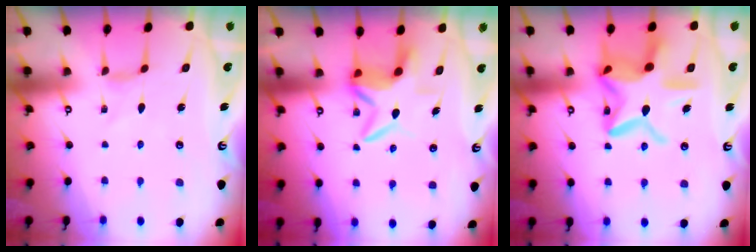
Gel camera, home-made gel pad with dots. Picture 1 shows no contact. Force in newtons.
{"total": 8.3, "press": 8.1, "slide": 1.4}
{"total": 18.4, "press": 18.3, "slide": 1.4}